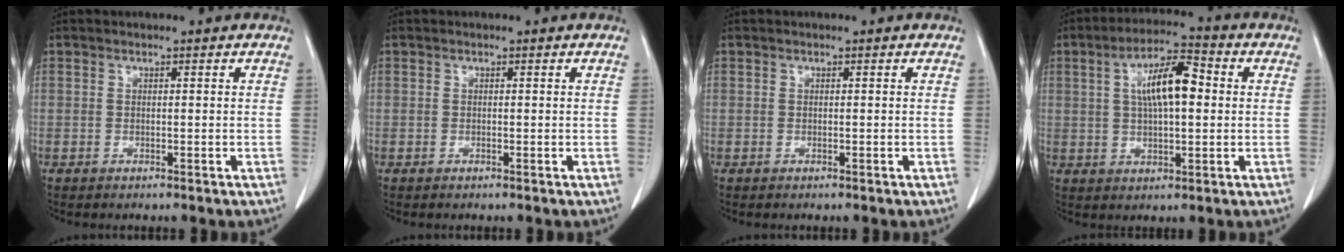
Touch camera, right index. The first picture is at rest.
{"total": 0.0}
{"total": 0.0}
{"total": 9.5, "force": [1.6, 2.7, 9.0], "torque": [-0.165, 0.022, 0.025]}